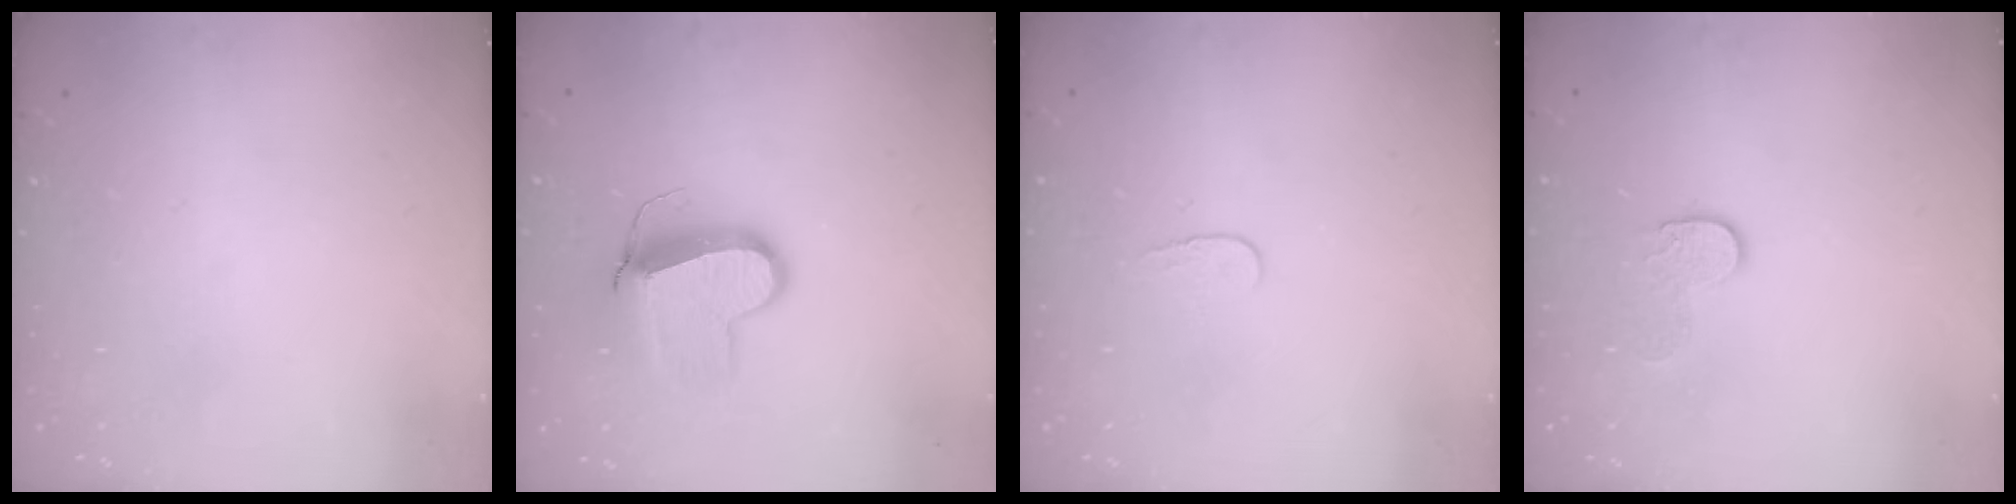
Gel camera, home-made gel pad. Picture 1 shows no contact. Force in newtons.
{"total": 11.5, "press": 11.4, "slide": 1.3}
{"total": 3.5, "press": 3.4, "slide": 0.4}
{"total": 7.3, "press": 7.3, "slide": 0.2}